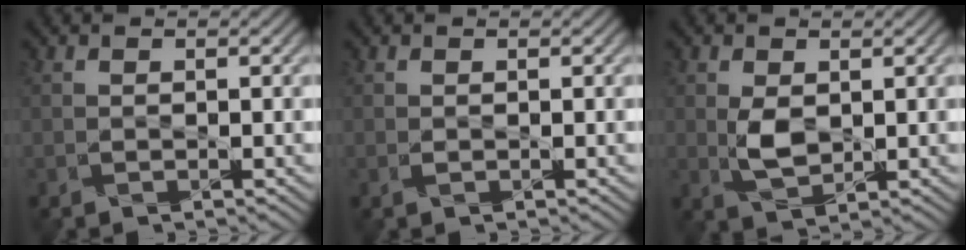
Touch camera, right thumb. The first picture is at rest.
{"total": 0.0}
{"total": 2.8, "force": [0.4, 1.6, 2.3], "torque": [-0.052, -0.004, 0.011]}